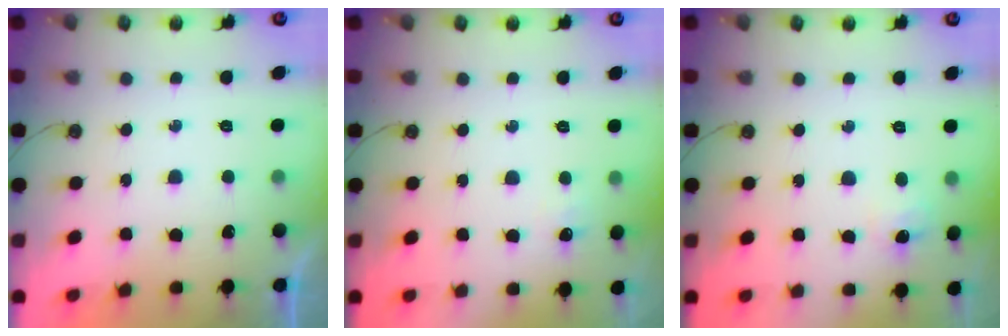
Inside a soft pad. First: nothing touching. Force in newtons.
{"total": 8.0, "press": 4.6, "slide": 6.6}
{"total": 4.8, "press": 4.7, "slide": 0.7}